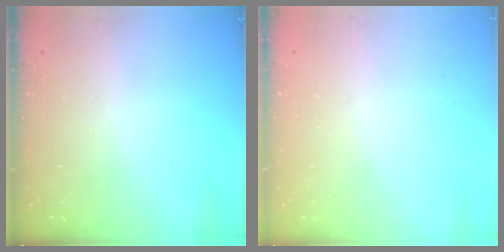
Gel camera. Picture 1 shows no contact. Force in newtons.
{"total": 2.4, "press": 2.4, "slide": 0.2}